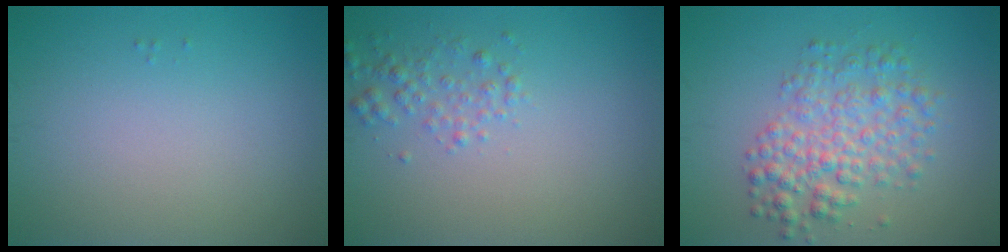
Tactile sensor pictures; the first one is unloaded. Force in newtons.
{"total": 1.8, "press": 1.8, "slide": 0.1}
{"total": 4.6, "press": 4.6, "slide": 0.1}